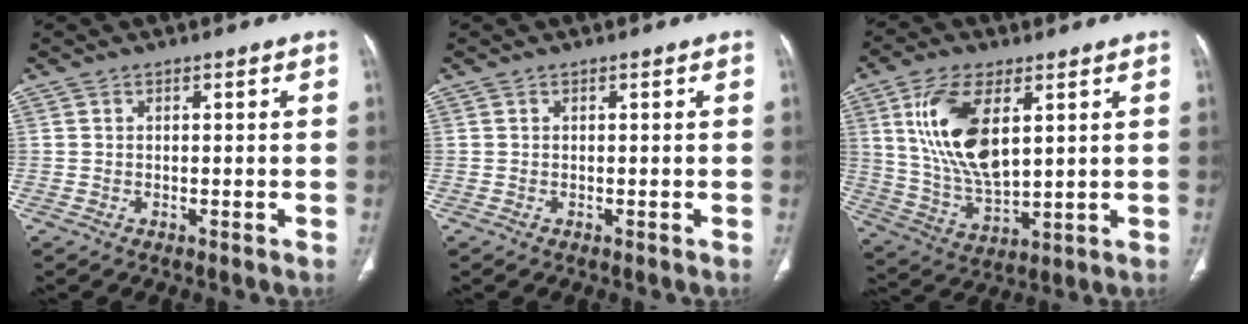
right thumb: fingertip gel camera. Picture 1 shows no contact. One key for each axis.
{"total": 0.0}
{"total": 15.8, "fx": 5.0, "fy": 7.6, "fz": 12.9, "tx": -0.251, "ty": -0.021, "tz": 0.105}